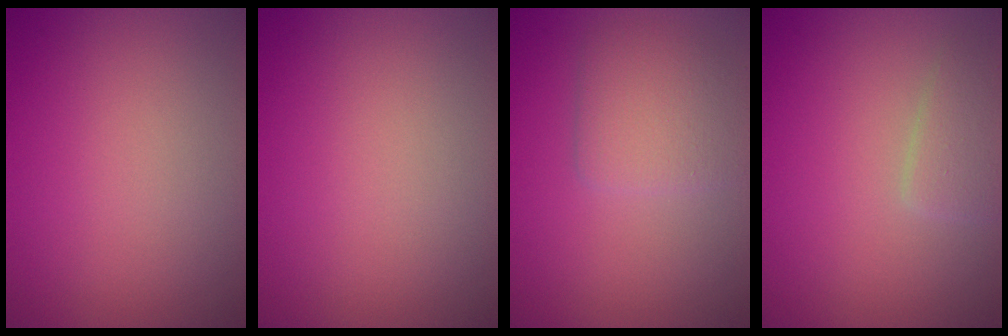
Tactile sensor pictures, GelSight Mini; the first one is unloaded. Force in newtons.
{"total": 0.0}
{"total": 3.4, "press": 3.4, "slide": 0.2}
{"total": 2.0, "press": 2.0, "slide": 0.1}